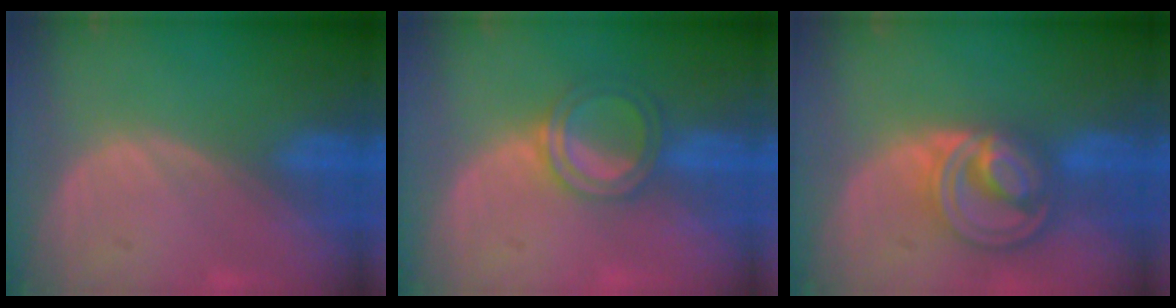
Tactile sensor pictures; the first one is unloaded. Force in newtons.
{"total": 5.0, "press": 4.7, "slide": 1.7}
{"total": 8.7, "press": 7.4, "slide": 4.6}